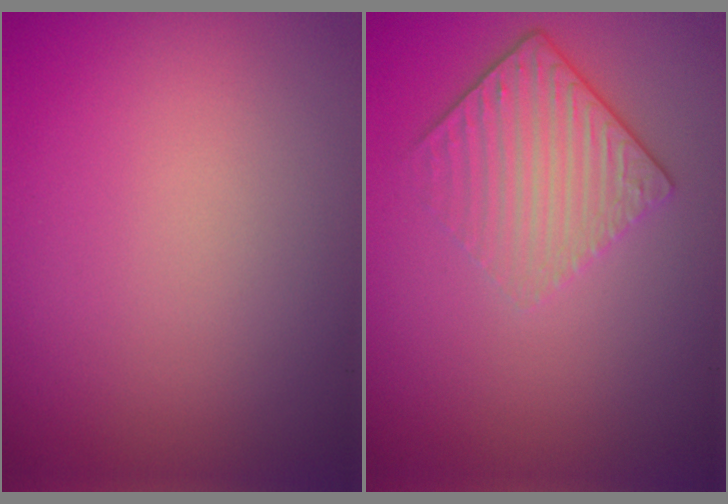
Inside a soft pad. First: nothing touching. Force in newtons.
{"total": 4.3, "press": 3.0, "slide": 3.1}